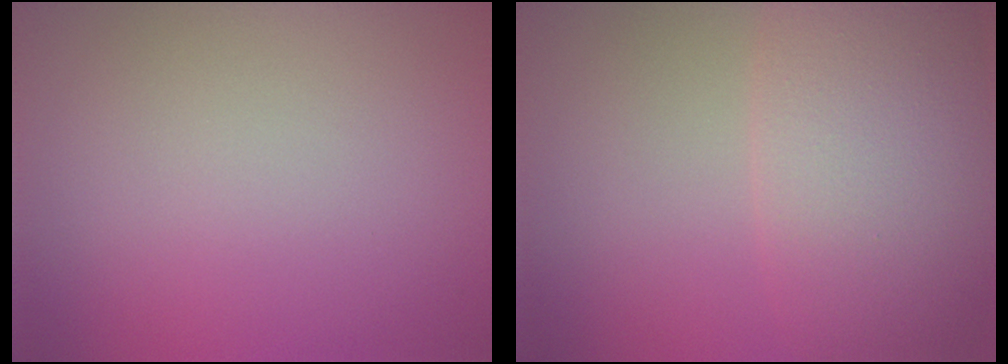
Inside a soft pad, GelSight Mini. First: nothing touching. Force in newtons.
{"total": 8.0, "press": 8.0, "slide": 0.7}